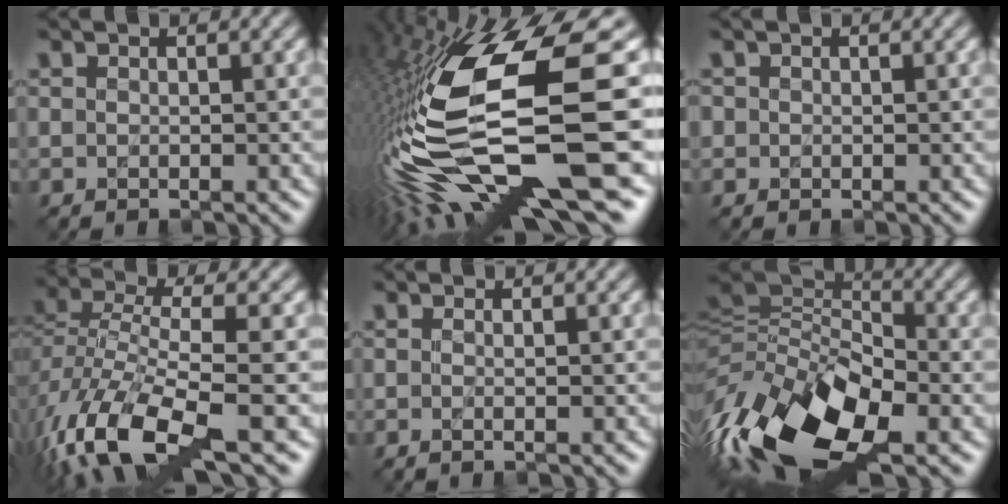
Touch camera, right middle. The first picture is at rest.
{"total": 15.8, "force": [-2.6, 5.1, 14.8], "torque": [-0.305, -0.019, -0.038]}
{"total": 0.6, "force": [0.0, 0.6, 0.0], "torque": [0.004, -0.001, 0.001]}
{"total": 9.8, "force": [-5.1, 3.4, 7.7], "torque": [-0.166, -0.009, -0.100]}
{"total": 1.3, "force": [0.1, 0.7, 1.1], "torque": [-0.009, -0.004, -0.011]}
{"total": 14.8, "force": [-7.3, 7.4, 10.5], "torque": [-0.221, 0.000, -0.135]}